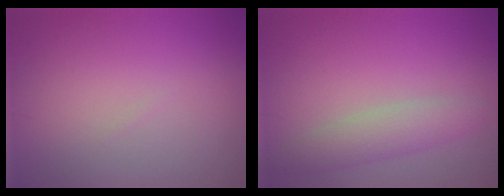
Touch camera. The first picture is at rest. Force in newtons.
{"total": 3.0, "press": 3.0, "slide": 0.1}